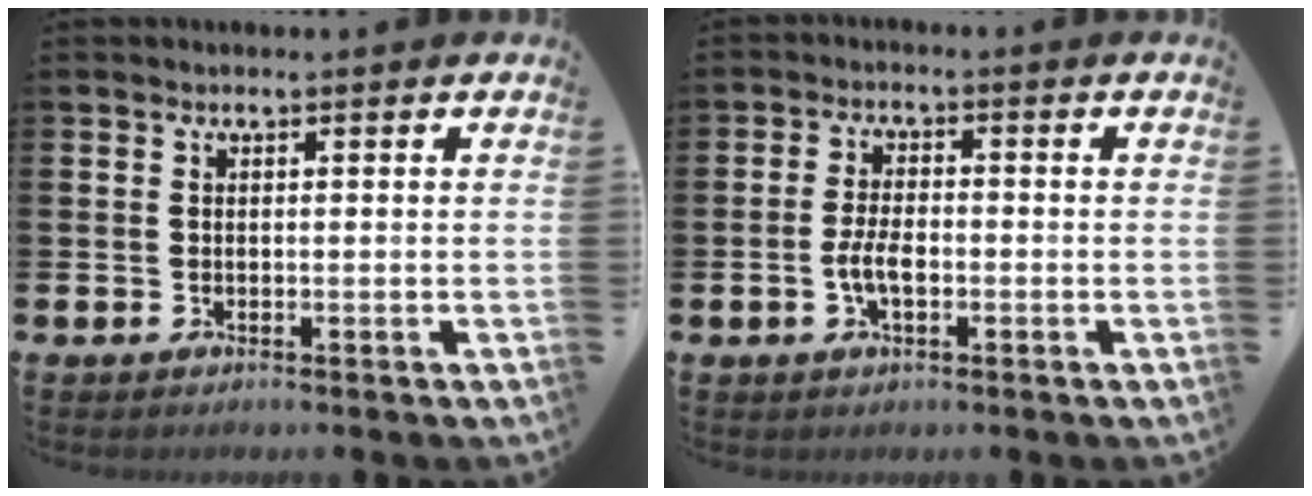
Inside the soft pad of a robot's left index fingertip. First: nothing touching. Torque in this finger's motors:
{"motor_torque": [0.70, 0.09, 0.15, 0.10]}